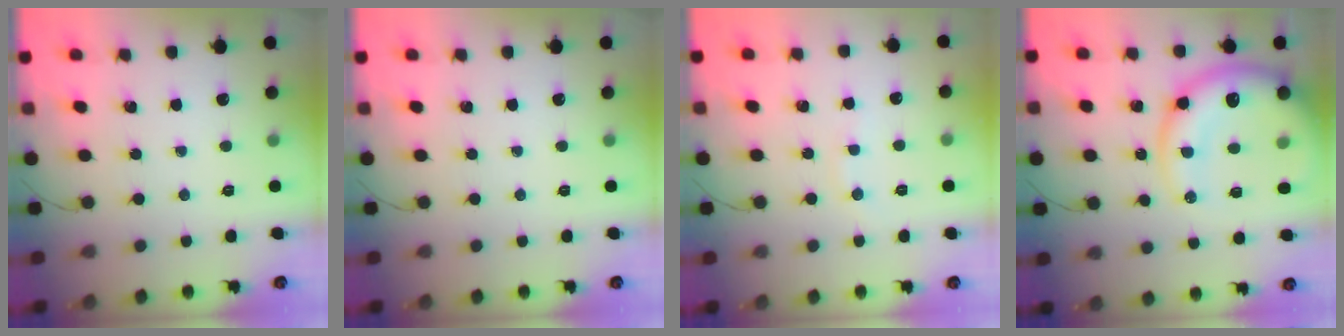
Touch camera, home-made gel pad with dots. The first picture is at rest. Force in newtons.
{"total": 0.0}
{"total": 3.6, "press": 3.4, "slide": 1.0}
{"total": 17.5, "press": 16.9, "slide": 4.5}